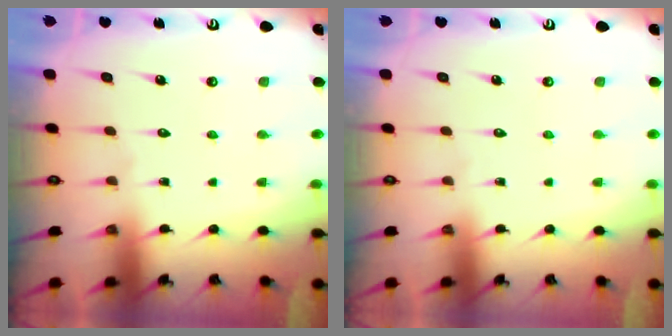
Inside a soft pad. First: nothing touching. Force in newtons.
{"total": 0.0}